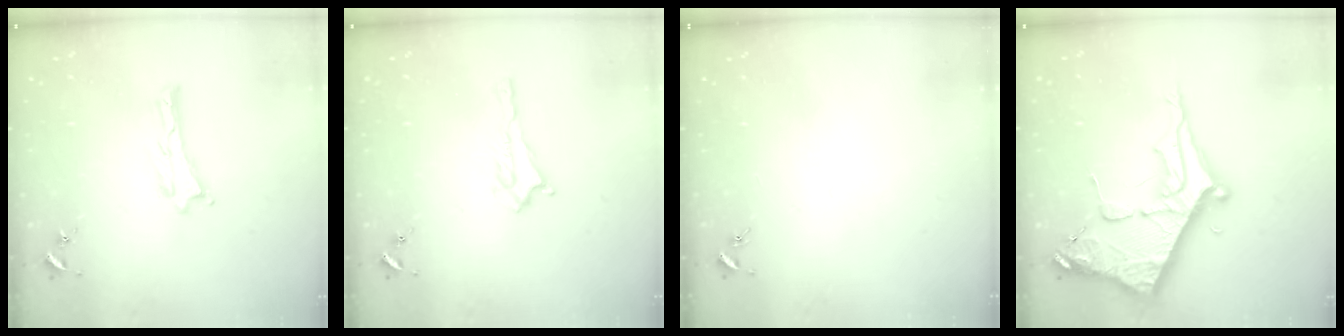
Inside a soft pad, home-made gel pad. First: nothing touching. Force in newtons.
{"total": 1.5, "press": 1.4, "slide": 0.2}
{"total": 0.0}
{"total": 10.1, "press": 10.1, "slide": 1.1}